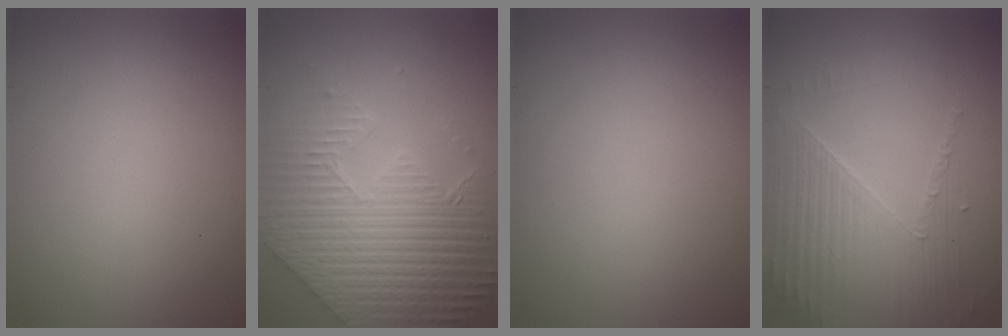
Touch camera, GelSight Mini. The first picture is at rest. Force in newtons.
{"total": 8.9, "press": 6.6, "slide": 5.9}
{"total": 0.0}
{"total": 3.8, "press": 3.5, "slide": 1.5}